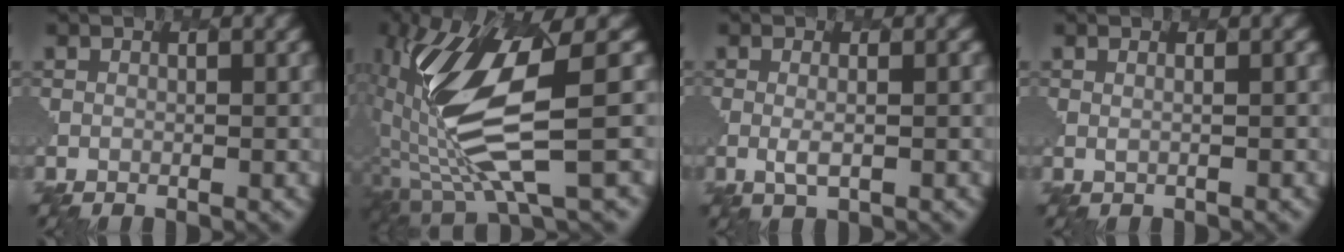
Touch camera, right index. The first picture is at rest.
{"total": 8.5, "force": [1.6, 2.5, 8.0], "torque": [-0.204, -0.007, 0.018]}
{"total": 1.1, "force": [0.5, -0.9, -0.3], "torque": [-0.016, 0.009, -0.016]}
{"total": 1.4, "force": [1.3, -0.5, -0.3], "torque": [0.024, 0.028, -0.001]}